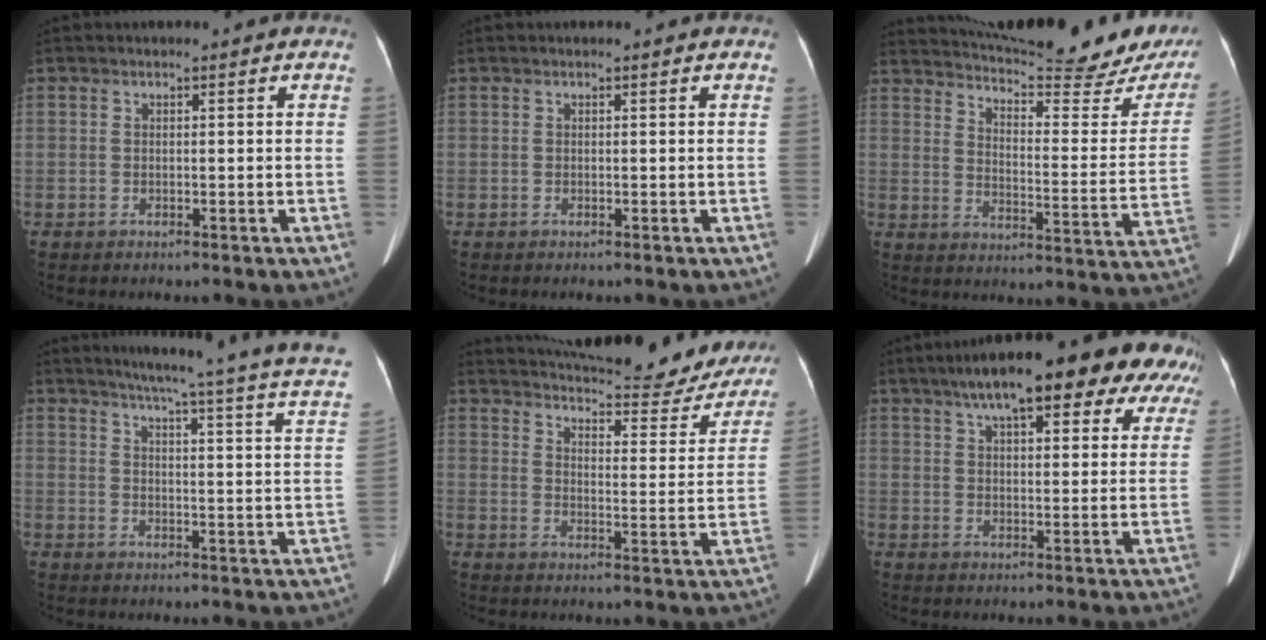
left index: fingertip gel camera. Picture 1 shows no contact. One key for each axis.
{"total": 0.0}
{"total": 26.3, "fx": 23.9, "fy": 2.2, "fz": 10.8, "tx": -0.163, "ty": -0.083, "tz": 0.298}
{"total": 21.3, "fx": 17.6, "fy": -0.5, "fz": 12.0, "tx": -0.174, "ty": -0.049, "tz": 0.200}
{"total": 25.8, "fx": 23.8, "fy": 4.5, "fz": 8.8, "tx": -0.130, "ty": -0.068, "tz": 0.290}
{"total": 21.1, "fx": 14.4, "fy": 5.9, "fz": 14.2, "tx": -0.208, "ty": 0.055, "tz": 0.185}